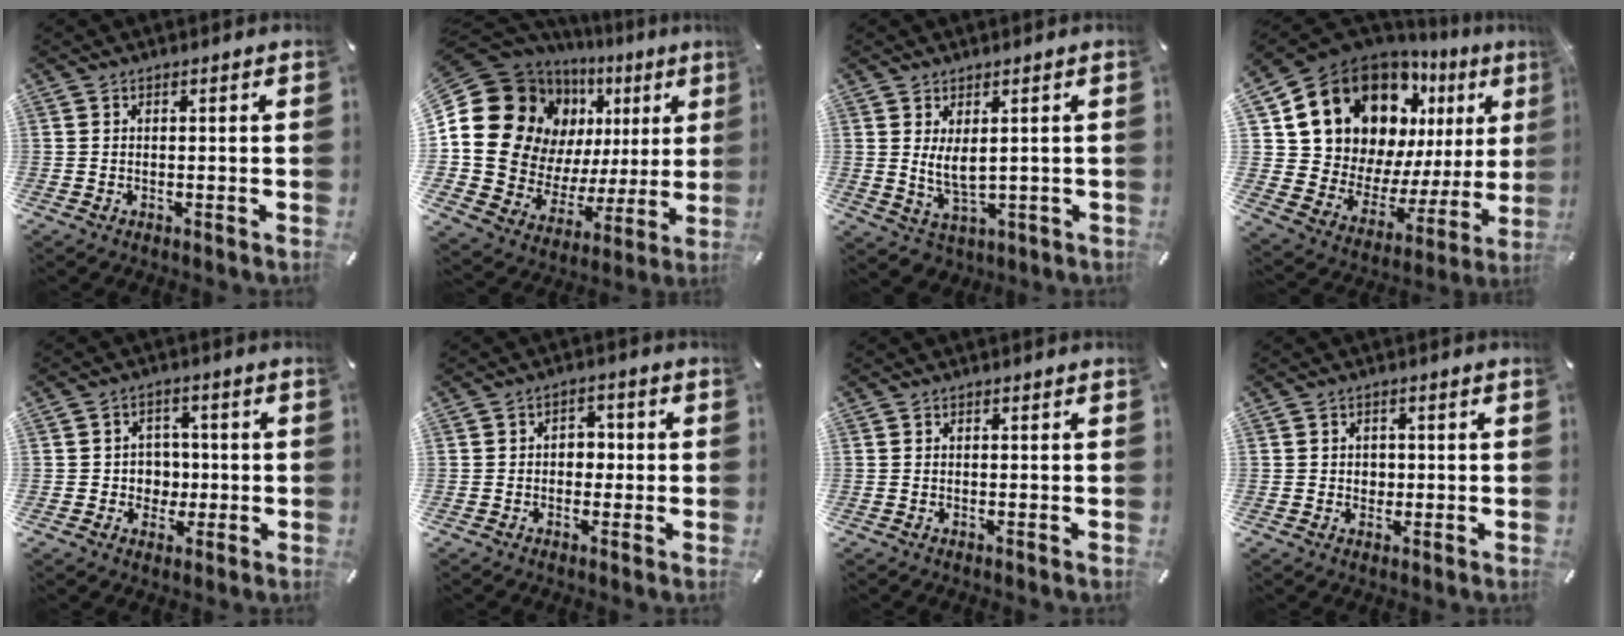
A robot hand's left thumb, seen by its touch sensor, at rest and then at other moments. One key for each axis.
{"total": 21.2, "fx": 7.9, "fy": 16.8, "fz": 10.3, "tx": -0.176, "ty": -0.063, "tz": 0.165}
{"total": 6.2, "fx": 1.6, "fy": 4.1, "fz": 4.3, "tx": -0.091, "ty": -0.001, "tz": 0.030}
{"total": 19.4, "fx": 12.2, "fy": 12.9, "fz": 7.8, "tx": -0.130, "ty": -0.099, "tz": 0.233}
{"total": 5.7, "fx": -0.4, "fy": 5.6, "fz": 1.1, "tx": -0.010, "ty": 0.004, "tz": -0.010}
{"total": 3.7, "fx": -0.8, "fy": 2.9, "fz": 2.1, "tx": -0.023, "ty": 0.006, "tz": -0.022}
{"total": 0.0}
{"total": 2.2, "fx": 0.0, "fy": 2.1, "fz": 0.7, "tx": 0.001, "ty": -0.001, "tz": -0.006}